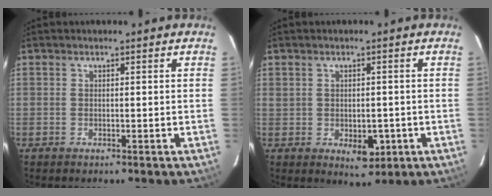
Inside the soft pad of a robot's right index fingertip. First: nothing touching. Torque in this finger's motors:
{"motor_torque": [0.43, -0.12, 0.11, 0.04]}